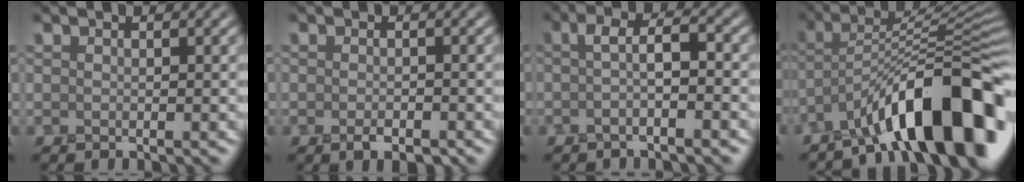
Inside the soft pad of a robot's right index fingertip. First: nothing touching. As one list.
[{"total": 1.8, "force": [-1.2, 0.6, 1.1], "torque": [-0.018, -0.005, -0.017]}, {"total": 3.2, "force": [-0.5, 0.7, 3.1], "torque": [-0.053, 0.005, -0.012]}, {"total": 12.5, "force": [-7.7, 3.2, 9.4], "torque": [-0.116, 0.024, -0.130]}]